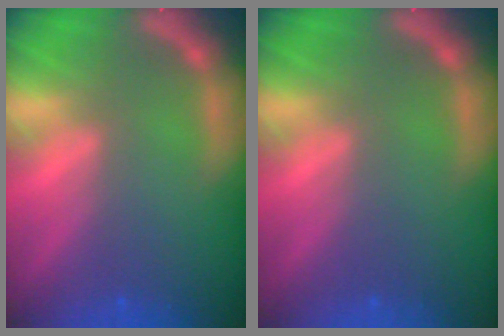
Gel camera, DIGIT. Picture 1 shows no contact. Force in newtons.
{"total": 0.0}